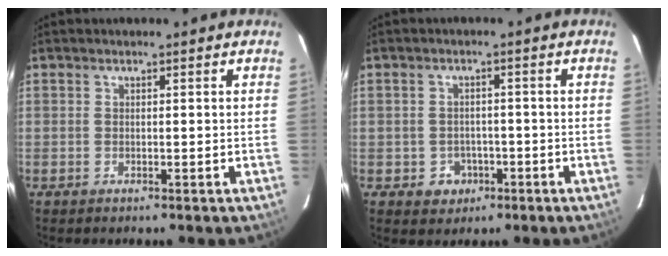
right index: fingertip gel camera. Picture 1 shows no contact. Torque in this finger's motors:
{"motor_torque": [0.18, -0.23, -0.03, -0.07]}